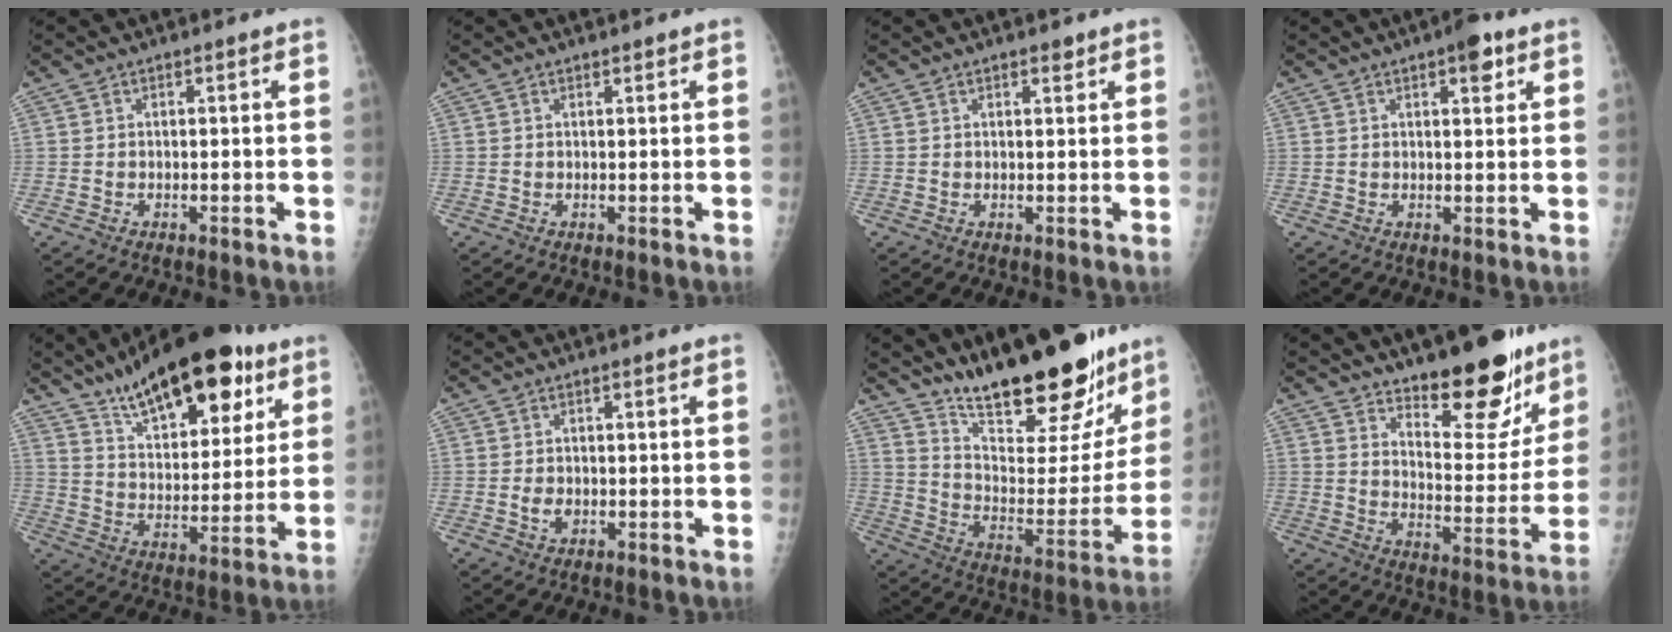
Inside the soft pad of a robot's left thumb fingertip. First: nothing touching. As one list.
[{"total": 0.5, "force": [0.5, 0.1, 0.2], "torque": [-0.005, -0.003, 0.008]}, {"total": 1.6, "force": [1.1, 0.6, 0.9], "torque": [-0.006, -0.006, 0.015]}, {"total": 4.4, "force": [2.4, 1.6, 3.3], "torque": [-0.034, -0.008, 0.029]}, {"total": 22.4, "force": [14.1, 9.2, 14.8], "torque": [-0.189, -0.048, 0.228]}, {"total": 2.2, "force": [-0.4, 1.7, 1.5], "torque": [-0.022, 0.001, -0.004]}, {"total": 26.1, "force": [19.8, 8.3, 14.8], "torque": [-0.182, -0.106, 0.304]}, {"total": 17.1, "force": [12.4, 6.3, 10.1], "torque": [-0.082, -0.104, 0.185]}]